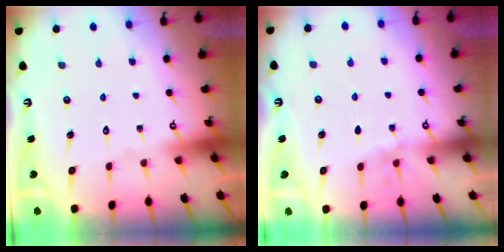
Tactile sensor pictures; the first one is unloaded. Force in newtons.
{"total": 2.7, "press": 2.7, "slide": 0.4}